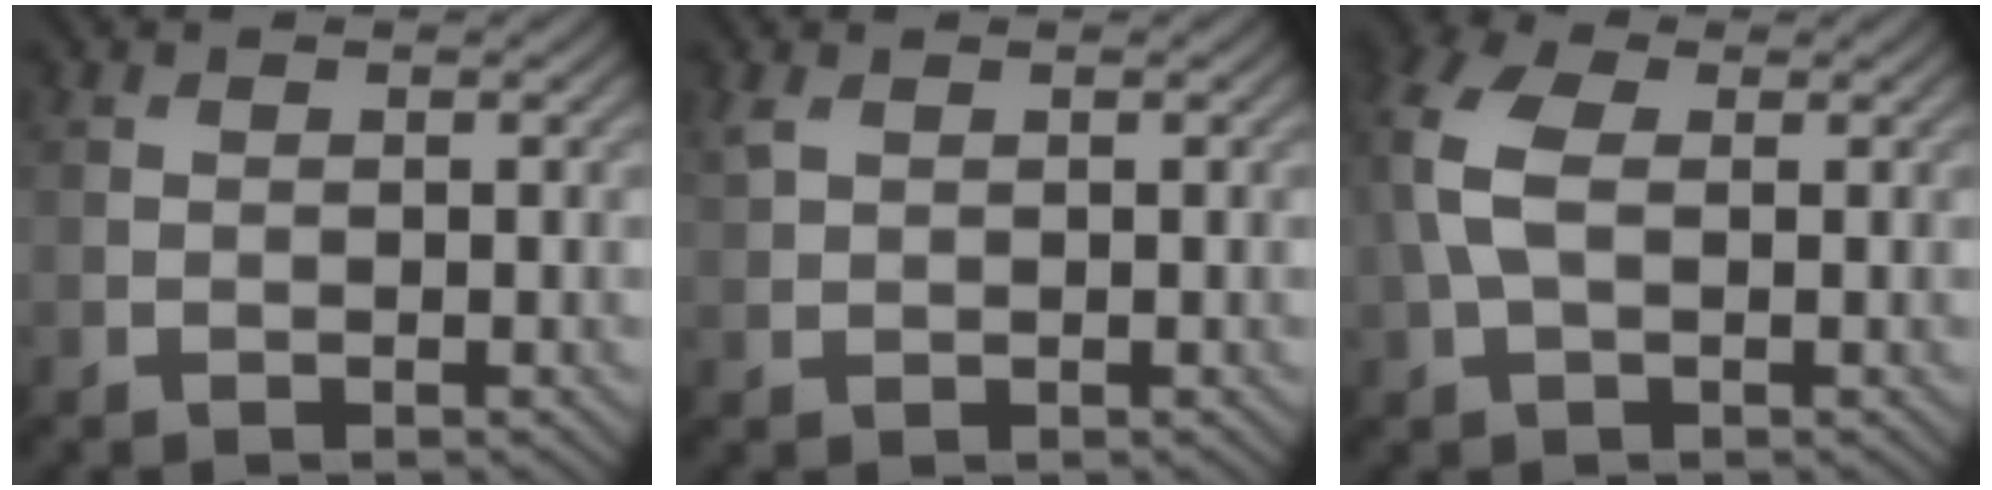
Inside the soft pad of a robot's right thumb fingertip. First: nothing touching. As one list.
[{"total": 1.7, "force": [1.0, 0.9, 1.0], "torque": [-0.033, 0.003, 0.025]}, {"total": 6.6, "force": [0.8, 3.9, 5.3], "torque": [-0.153, 0.016, 0.005]}]